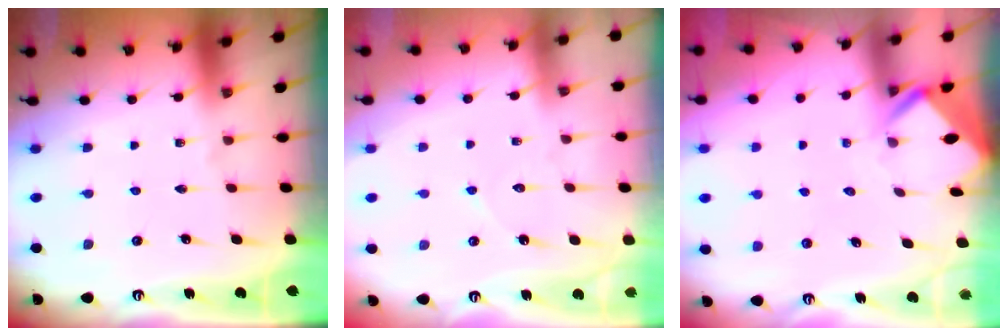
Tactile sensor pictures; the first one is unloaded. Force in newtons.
{"total": 4.6, "press": 4.6, "slide": 0.5}
{"total": 3.4, "press": 3.4, "slide": 0.3}